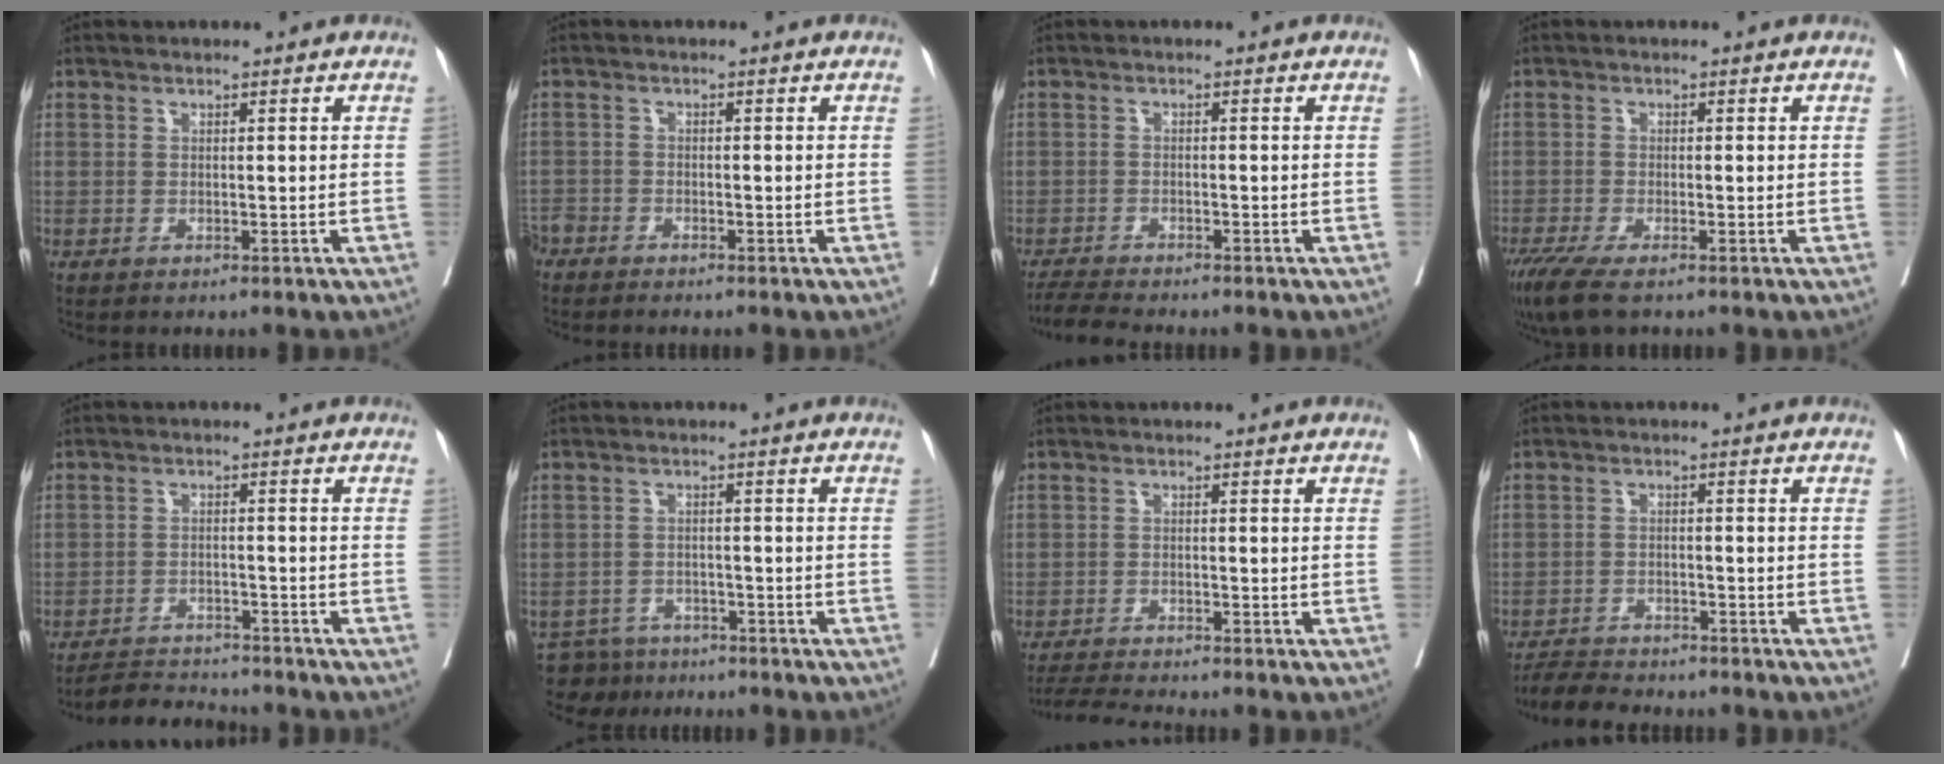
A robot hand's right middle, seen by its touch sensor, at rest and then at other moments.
{"total": 4.6, "force": [-4.2, 1.1, 1.5], "torque": [-0.025, -0.010, -0.080]}
{"total": 4.2, "force": [-4.0, -0.3, 1.4], "torque": [-0.022, -0.018, -0.070]}
{"total": 5.5, "force": [-3.9, 1.0, 3.9], "torque": [-0.072, -0.016, -0.068]}
{"total": 5.1, "force": [-5.0, 0.4, 0.0], "torque": [0.001, -0.008, -0.087]}
{"total": 5.2, "force": [-4.5, 2.5, -0.3], "torque": [0.011, 0.003, -0.073]}
{"total": 4.5, "force": [-4.3, -0.9, 1.1], "torque": [-0.017, -0.020, -0.075]}
{"total": 5.5, "force": [-5.3, 0.8, 1.0], "torque": [-0.014, -0.016, -0.091]}